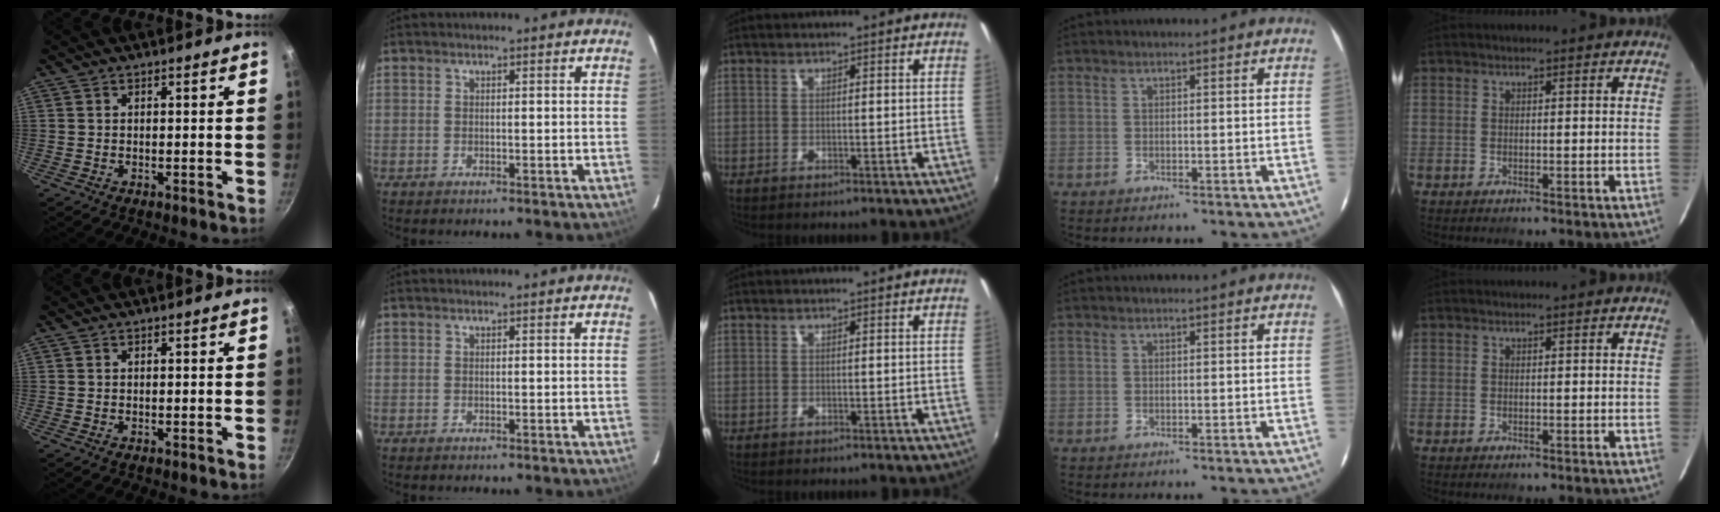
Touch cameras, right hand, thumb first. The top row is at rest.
{}